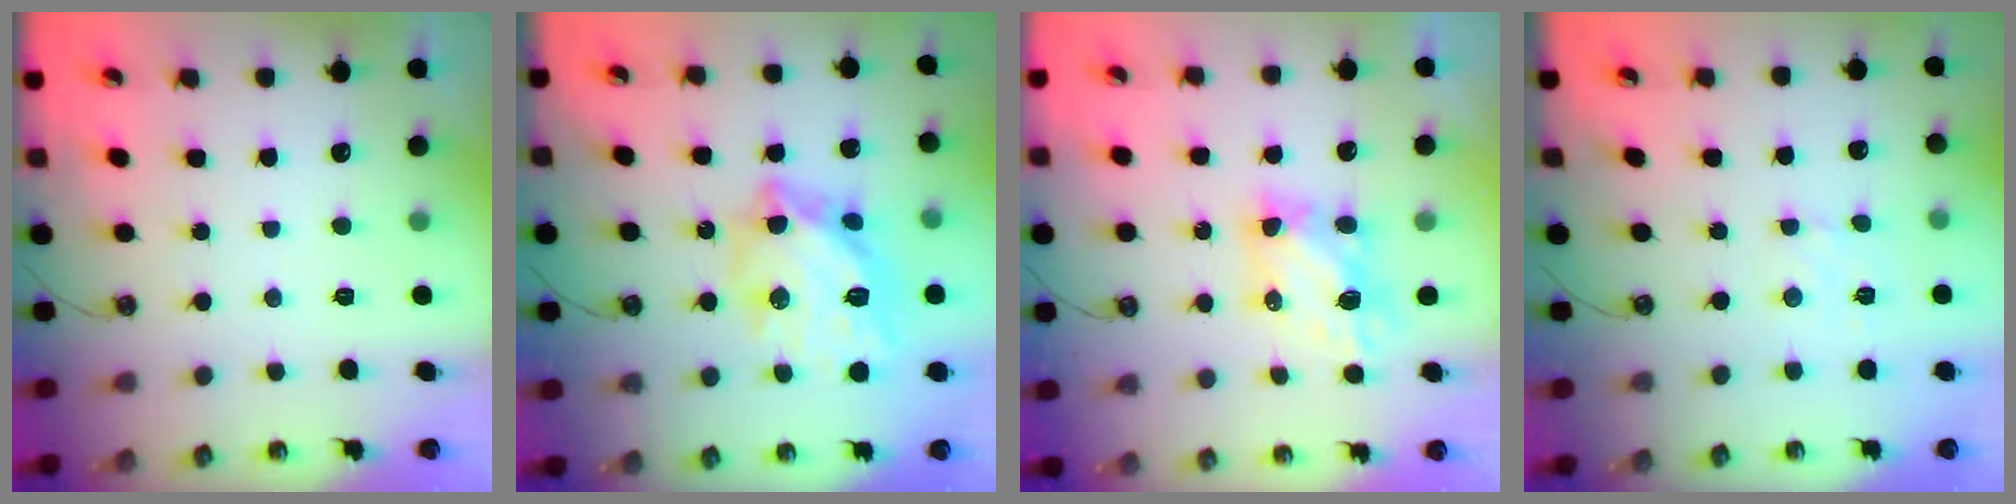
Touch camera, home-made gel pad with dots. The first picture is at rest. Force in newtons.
{"total": 18.5, "press": 18.4, "slide": 2.1}
{"total": 5.4, "press": 5.4, "slide": 0.4}
{"total": 1.5, "press": 1.4, "slide": 0.6}